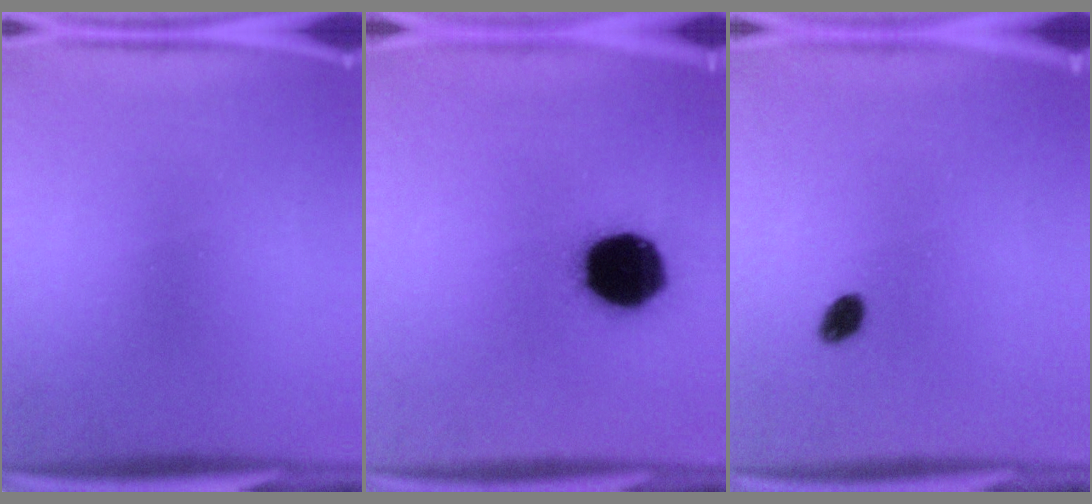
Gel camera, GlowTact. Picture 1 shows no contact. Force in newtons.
{"total": 19.1}
{"total": 2.4}